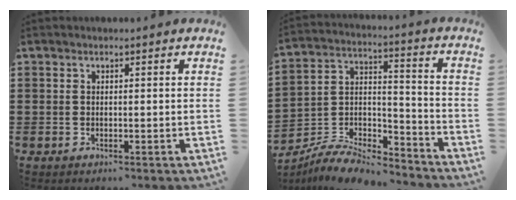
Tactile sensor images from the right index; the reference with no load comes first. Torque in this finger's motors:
{"motor_torque": [-1.81, 0.16, -0.19, -0.21]}